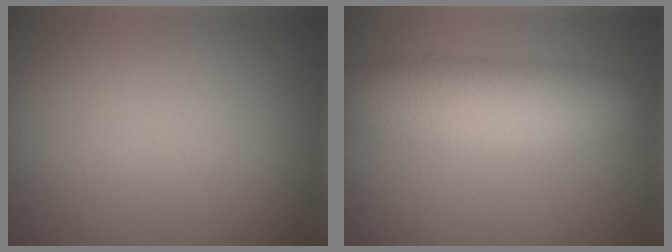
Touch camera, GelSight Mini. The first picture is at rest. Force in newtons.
{"total": 7.1, "press": 7.1, "slide": 0.1}